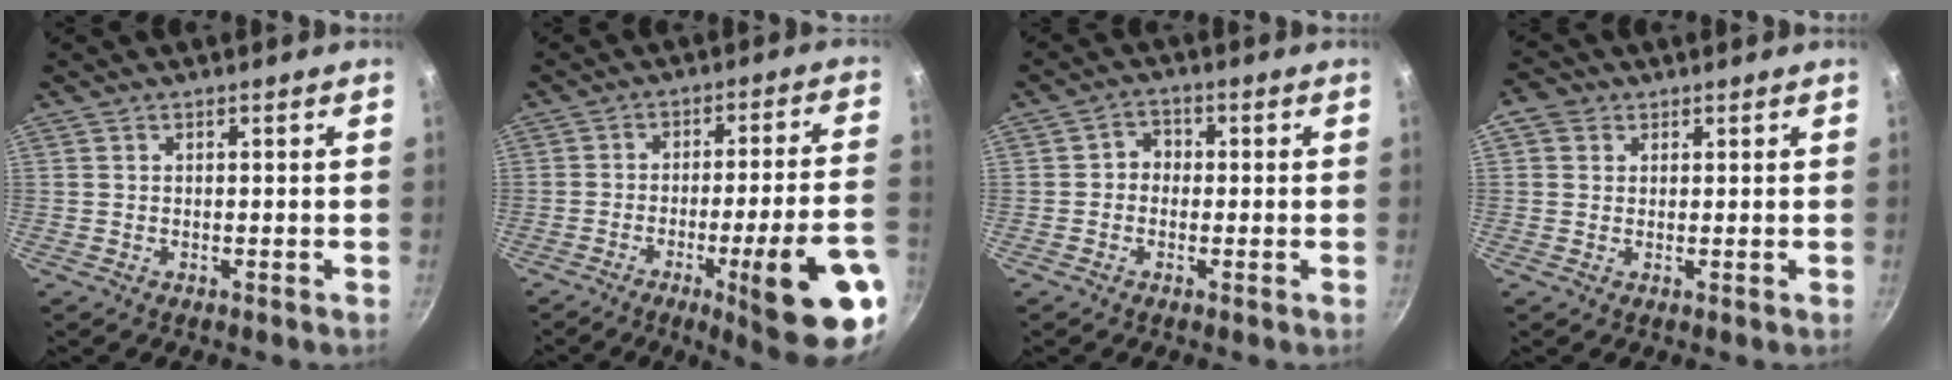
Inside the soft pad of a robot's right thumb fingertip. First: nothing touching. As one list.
[{"total": 19.9, "force": [-8.3, 2.9, 17.9], "torque": [-0.223, 0.033, -0.110]}, {"total": 3.1, "force": [-0.5, 2.7, 1.3], "torque": [-0.003, 0.012, -0.017]}, {"total": 3.3, "force": [1.1, 2.9, 1.2], "torque": [-0.005, 0.000, 0.010]}]